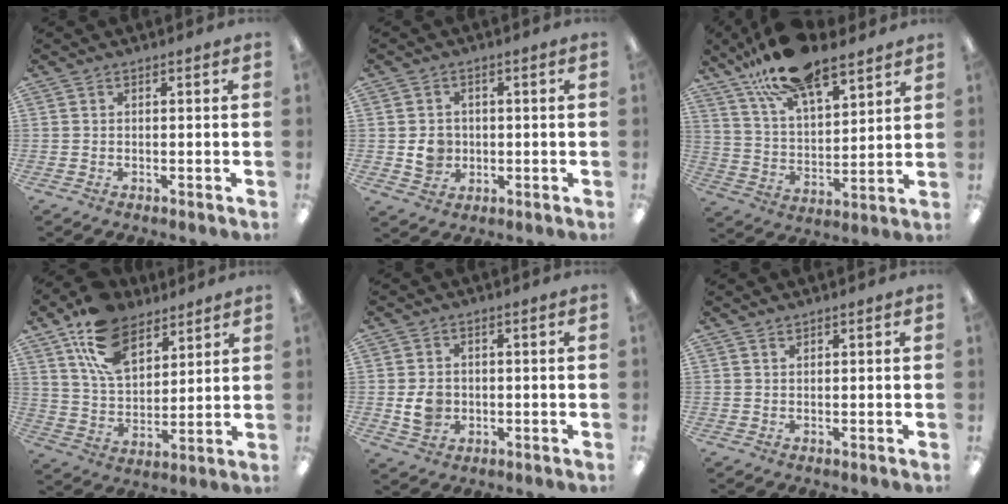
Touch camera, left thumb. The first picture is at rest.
{"total": 5.0, "force": [-0.2, 4.6, 2.0], "torque": [-0.016, 0.002, -0.003]}
{"total": 17.5, "force": [13.4, 6.5, 9.2], "torque": [-0.173, -0.068, 0.236]}
{"total": 15.3, "force": [9.8, 9.1, 7.5], "torque": [-0.146, -0.037, 0.187]}
{"total": 5.3, "force": [-0.5, 4.5, 2.8], "torque": [-0.032, -0.001, -0.010]}
{"total": 1.0, "force": [0.8, 0.3, 0.3], "torque": [-0.008, 0.000, 0.016]}